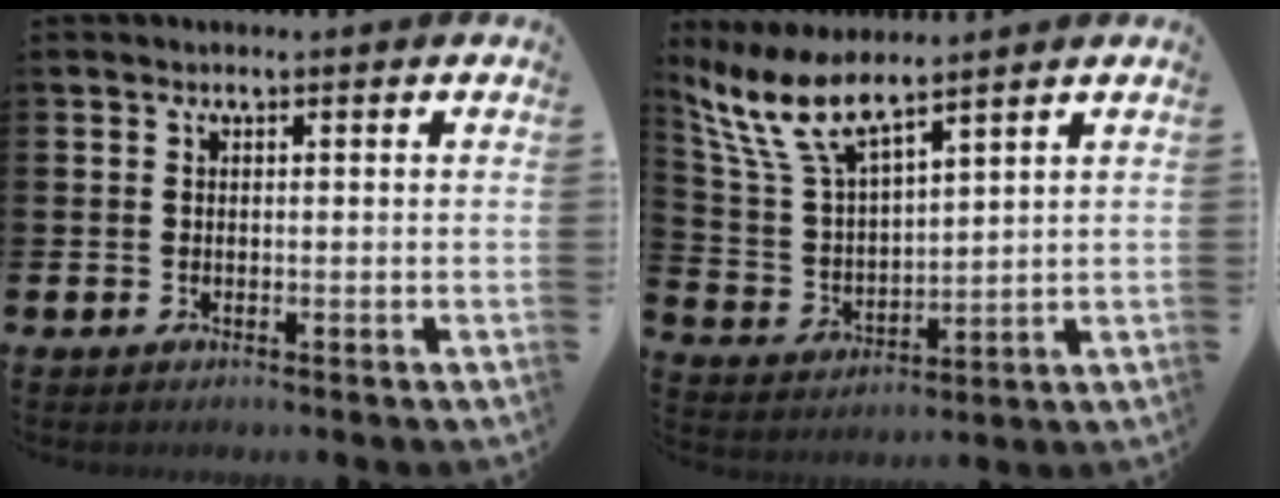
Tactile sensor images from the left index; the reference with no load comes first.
{"total": 8.7, "force": [7.1, 2.3, 4.4], "torque": [-0.116, -0.023, 0.129]}